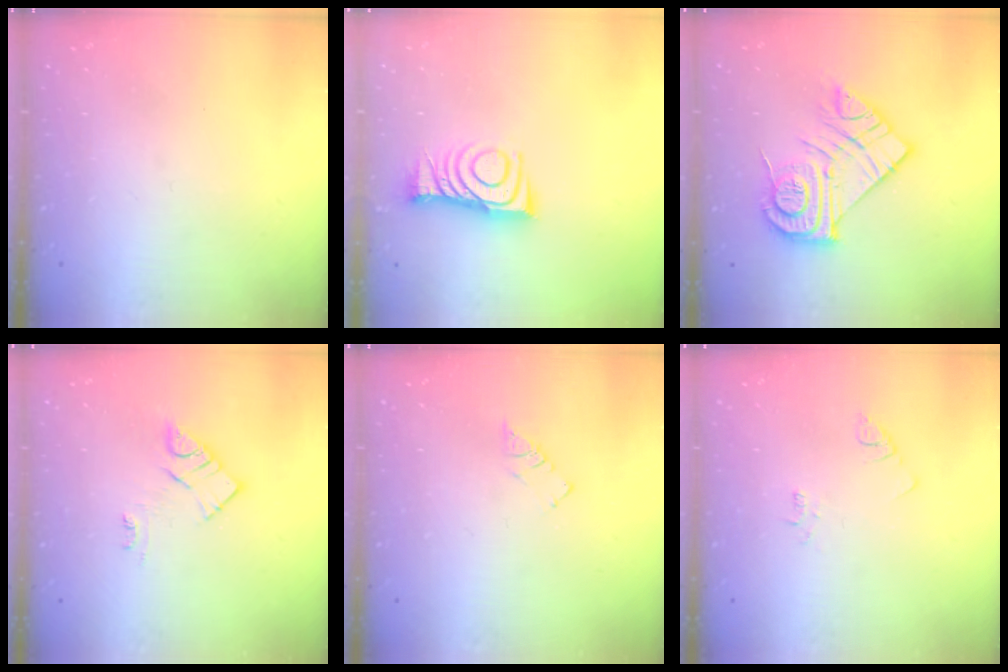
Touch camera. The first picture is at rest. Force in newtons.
{"total": 9.9, "press": 9.9, "slide": 0.8}
{"total": 15.9, "press": 15.9, "slide": 1.0}
{"total": 8.7, "press": 8.7, "slide": 0.3}
{"total": 2.6, "press": 2.6, "slide": 0.3}
{"total": 2.1, "press": 2.1, "slide": 0.4}